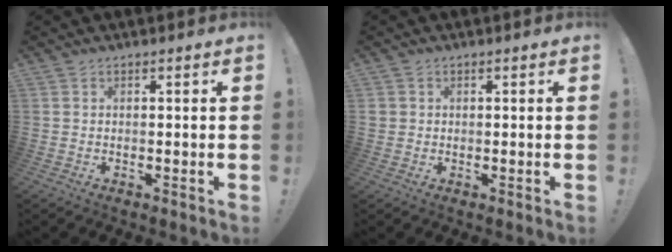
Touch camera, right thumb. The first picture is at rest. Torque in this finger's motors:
{"motor_torque": [0.09, 0.07, 0.16, -0.06, 0.00]}